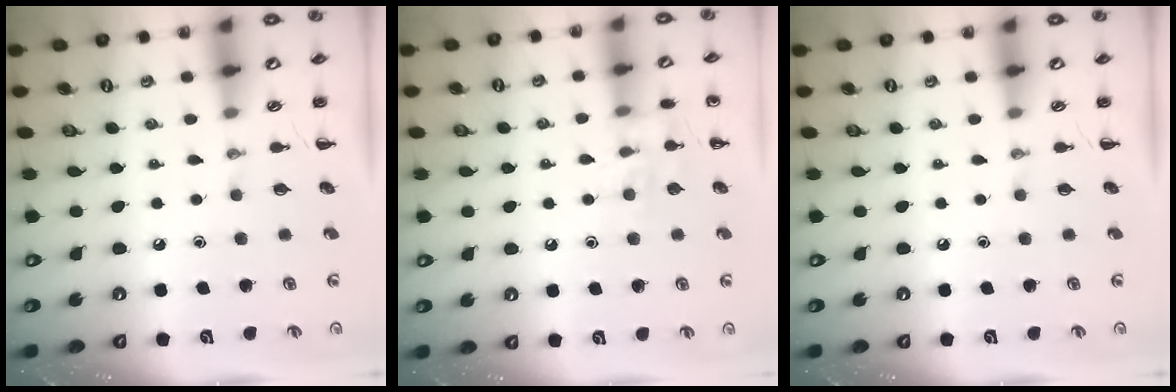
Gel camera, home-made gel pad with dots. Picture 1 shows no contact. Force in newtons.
{"total": 8.8, "press": 8.8, "slide": 1.0}
{"total": 0.0}